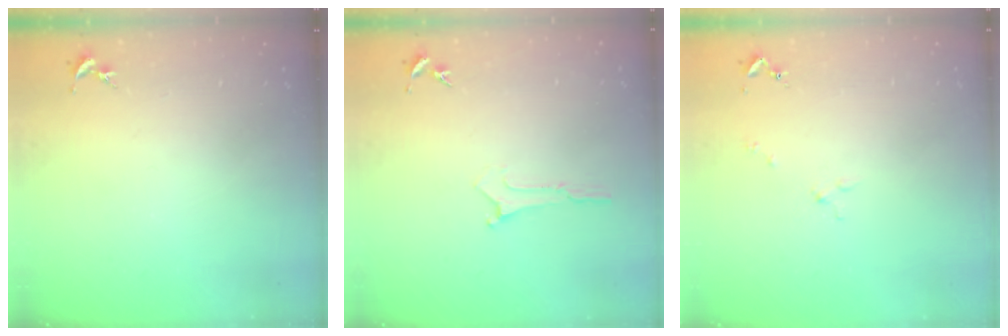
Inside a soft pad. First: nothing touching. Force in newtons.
{"total": 0.0}
{"total": 1.7, "press": 1.7, "slide": 0.3}